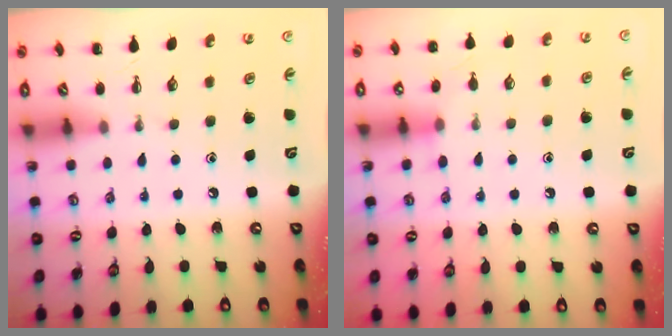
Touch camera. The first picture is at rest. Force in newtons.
{"total": 8.2, "press": 7.8, "slide": 2.5}